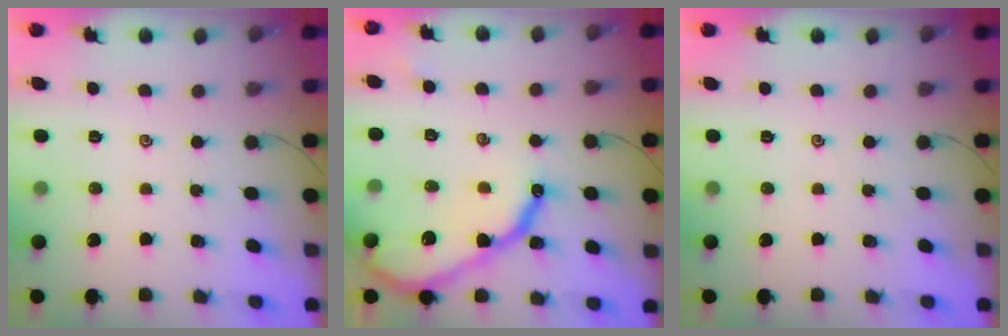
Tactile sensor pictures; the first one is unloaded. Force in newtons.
{"total": 15.0, "press": 15.0, "slide": 0.6}
{"total": 0.0}